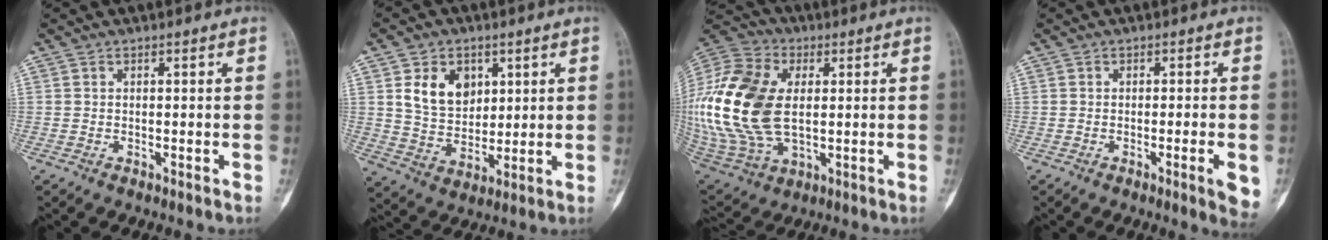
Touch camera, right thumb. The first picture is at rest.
{"total": 10.0, "force": [3.6, 7.3, 5.8], "torque": [-0.066, -0.021, 0.074]}
{"total": 25.0, "force": [1.7, 15.5, 19.5], "torque": [-0.436, -0.010, 0.036]}
{"total": 5.3, "force": [-1.8, 0.5, 4.9], "torque": [-0.067, -0.005, -0.025]}